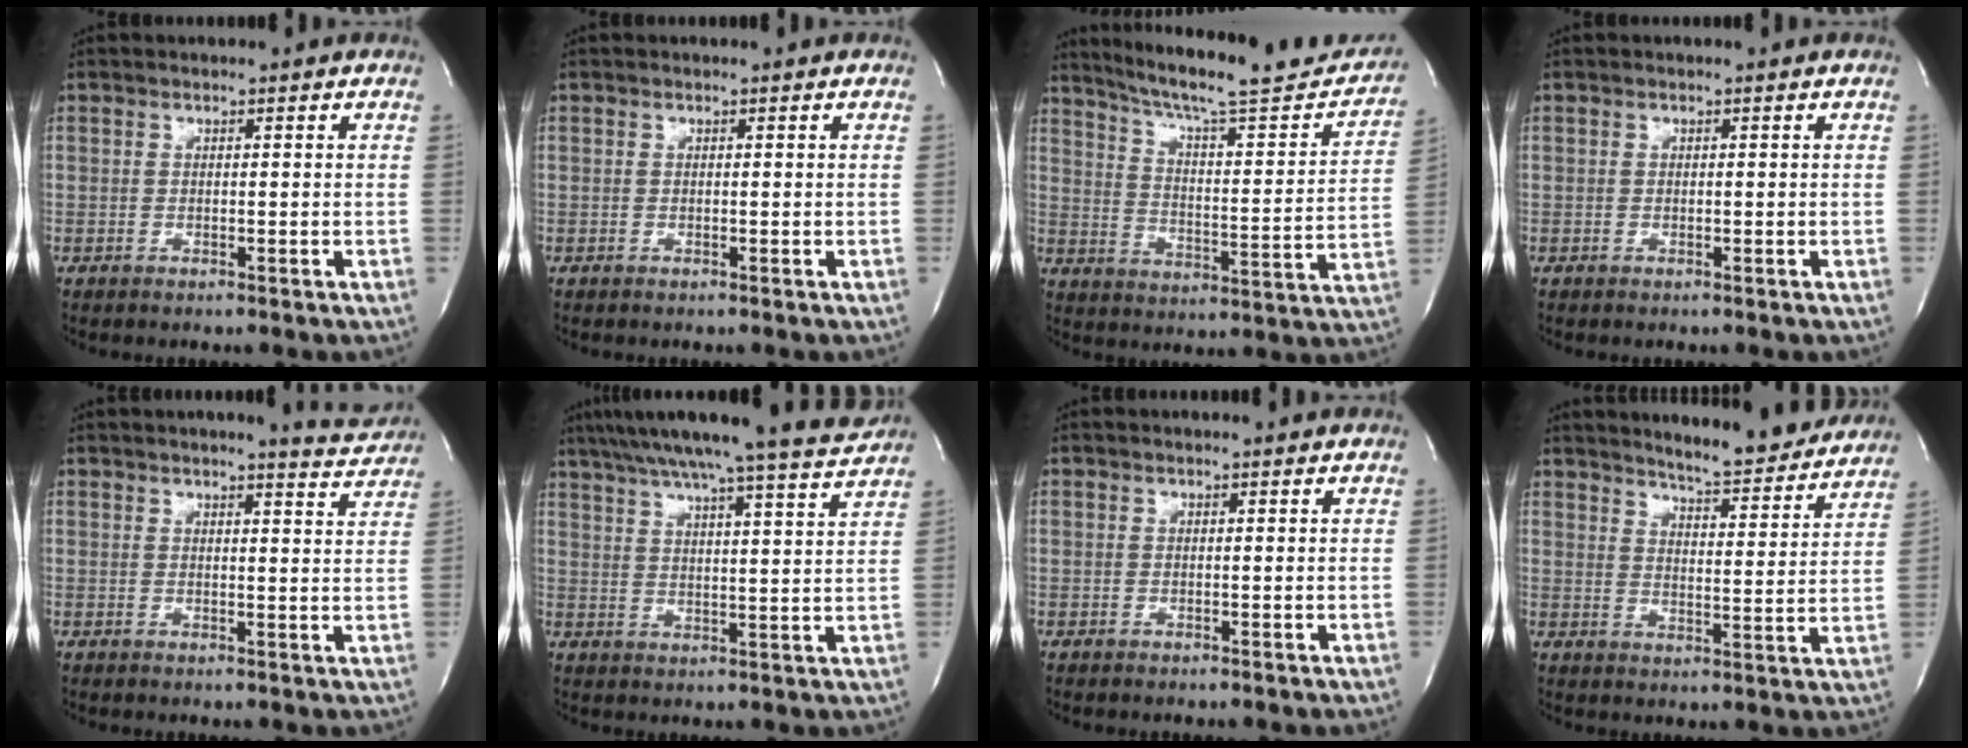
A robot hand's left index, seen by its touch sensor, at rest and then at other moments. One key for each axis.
{"total": 0.0}
{"total": 22.9, "fx": 20.4, "fy": 2.6, "fz": 10.1, "tx": -0.152, "ty": -0.032, "tz": 0.273}
{"total": 0.0}
{"total": 5.7, "fx": 5.6, "fy": 0.1, "fz": 1.4, "tx": -0.021, "ty": -0.018, "tz": 0.053}
{"total": 17.0, "fx": 15.2, "fy": -1.3, "fz": 7.4, "tx": -0.126, "ty": -0.020, "tz": 0.210}
{"total": 1.0, "fx": 1.0, "fy": -0.1, "fz": 0.4, "tx": -0.012, "ty": 0.004, "tz": 0.013}
{"total": 14.6, "fx": 13.7, "fy": 1.4, "fz": 5.0, "tx": -0.070, "ty": -0.025, "tz": 0.172}